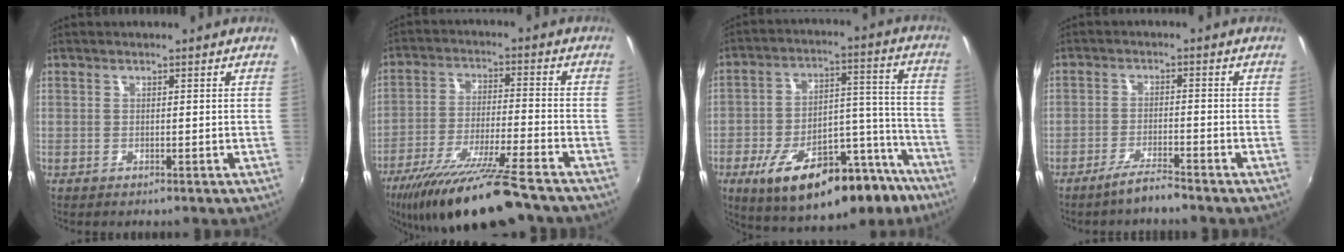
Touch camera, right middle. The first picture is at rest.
{"total": 17.6, "force": [-14.3, 1.2, 10.2], "torque": [-0.202, -0.037, -0.240]}
{"total": 24.9, "force": [-16.4, 10.4, 15.6], "torque": [-0.245, 0.024, -0.220]}
{"total": 4.1, "force": [-3.6, 0.3, 2.0], "torque": [-0.056, -0.001, -0.064]}